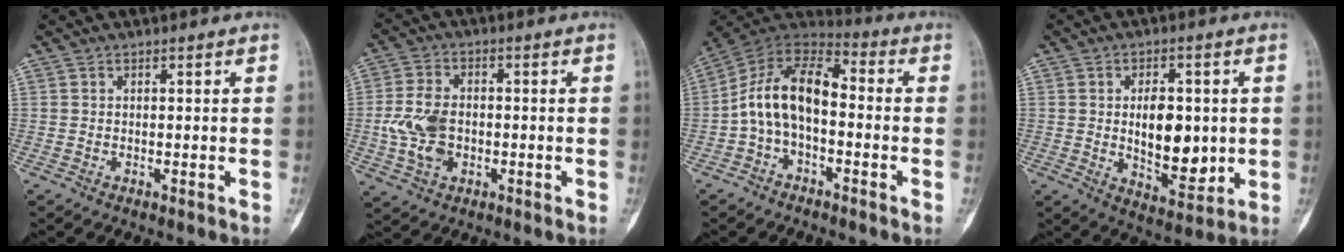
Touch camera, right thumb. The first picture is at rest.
{"total": 9.0, "force": [-1.2, 6.2, 6.4], "torque": [-0.121, 0.007, -0.023]}
{"total": 12.9, "force": [-1.8, 7.6, 10.2], "torque": [-0.174, 0.054, -0.045]}
{"total": 11.7, "force": [0.3, 6.6, 9.7], "torque": [-0.116, -0.015, 0.018]}